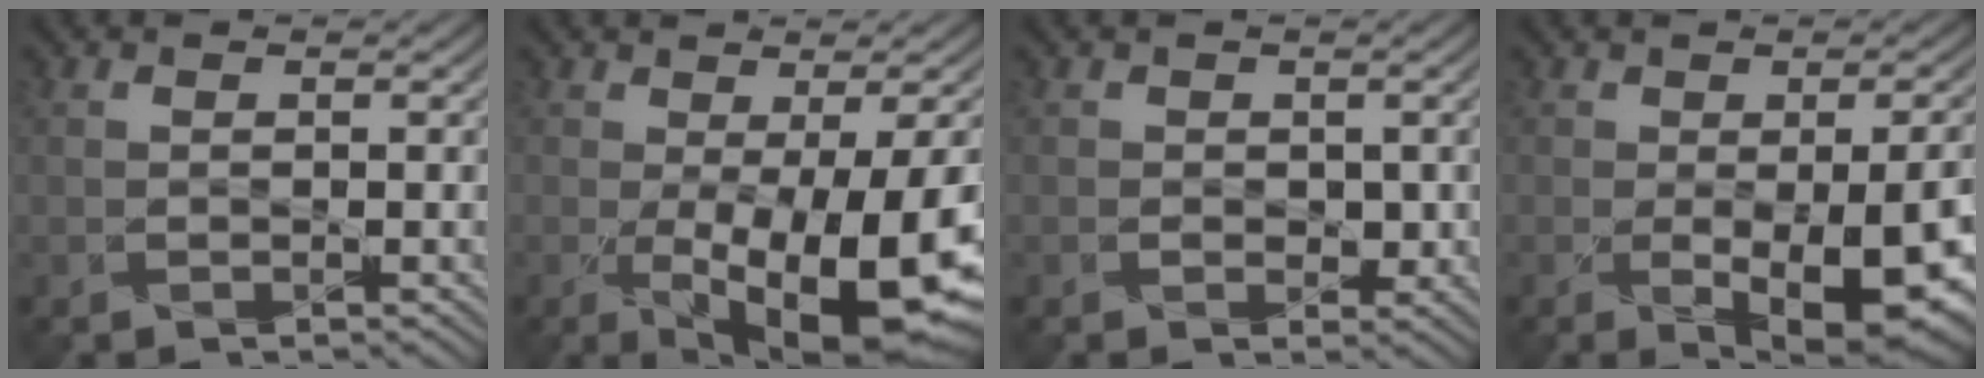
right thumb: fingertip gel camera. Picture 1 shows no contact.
{"total": 13.5, "force": [-3.8, 4.7, 12.1], "torque": [-0.201, -0.046, -0.043]}
{"total": 1.4, "force": [-0.3, 1.3, 0.5], "torque": [-0.007, -0.008, -0.007]}
{"total": 10.6, "force": [-3.3, 5.1, 8.7], "torque": [-0.115, -0.041, -0.030]}